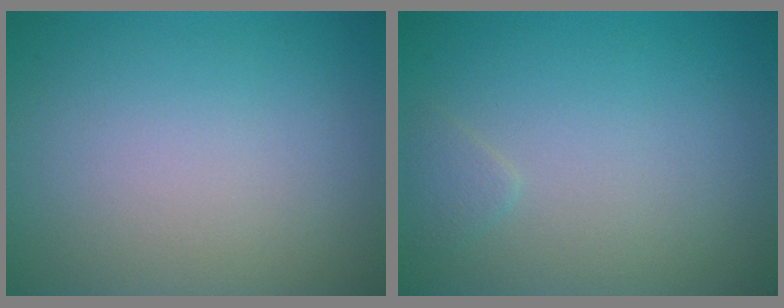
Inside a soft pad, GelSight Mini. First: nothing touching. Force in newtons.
{"total": 0.8, "press": 0.8, "slide": 0.0}